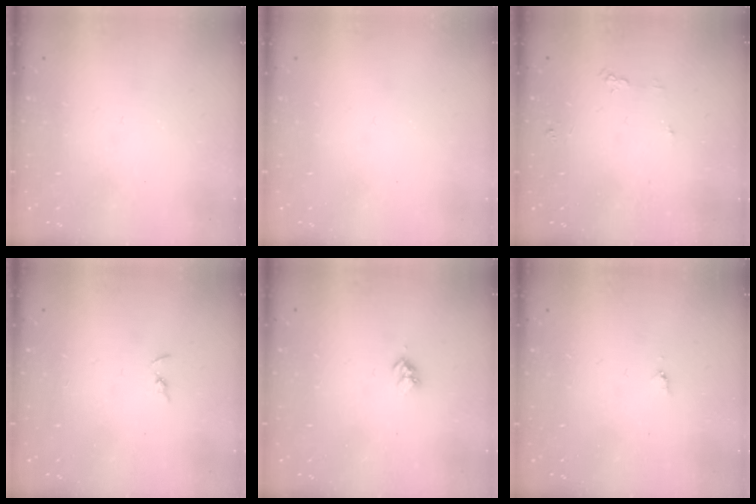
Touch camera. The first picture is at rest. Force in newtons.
{"total": 0.0}
{"total": 4.3, "press": 4.3, "slide": 0.4}
{"total": 2.4, "press": 2.3, "slide": 0.2}
{"total": 3.1, "press": 3.1, "slide": 0.4}
{"total": 3.5, "press": 3.5, "slide": 0.5}